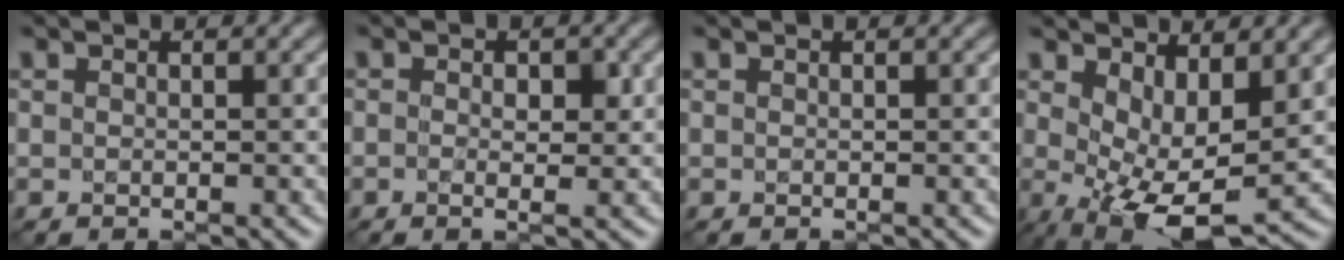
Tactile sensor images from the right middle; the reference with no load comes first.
{"total": 1.8, "force": [0.2, 0.8, 1.6], "torque": [-0.027, -0.003, 0.001]}
{"total": 0.0}
{"total": 6.5, "force": [0.4, 3.1, 5.7], "torque": [-0.112, -0.015, 0.013]}